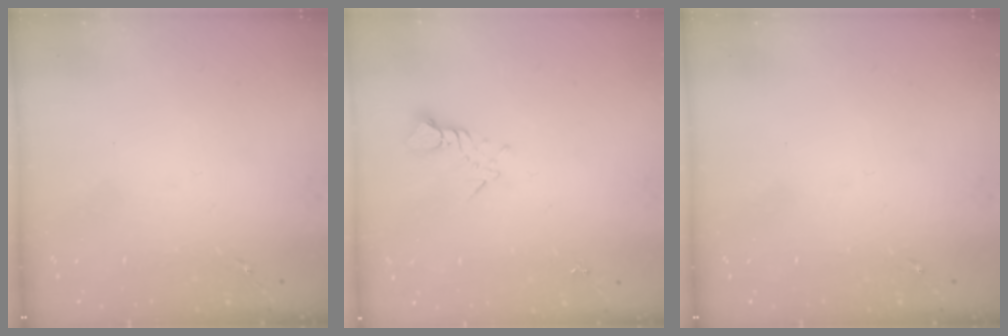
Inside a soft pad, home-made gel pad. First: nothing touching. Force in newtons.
{"total": 3.7, "press": 3.7, "slide": 0.3}
{"total": 0.0}